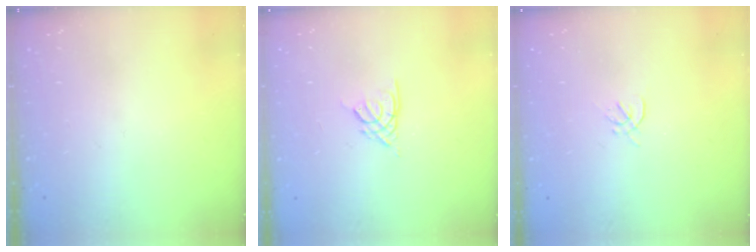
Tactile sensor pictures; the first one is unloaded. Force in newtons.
{"total": 2.7, "press": 2.7, "slide": 0.4}
{"total": 1.6, "press": 1.5, "slide": 0.6}